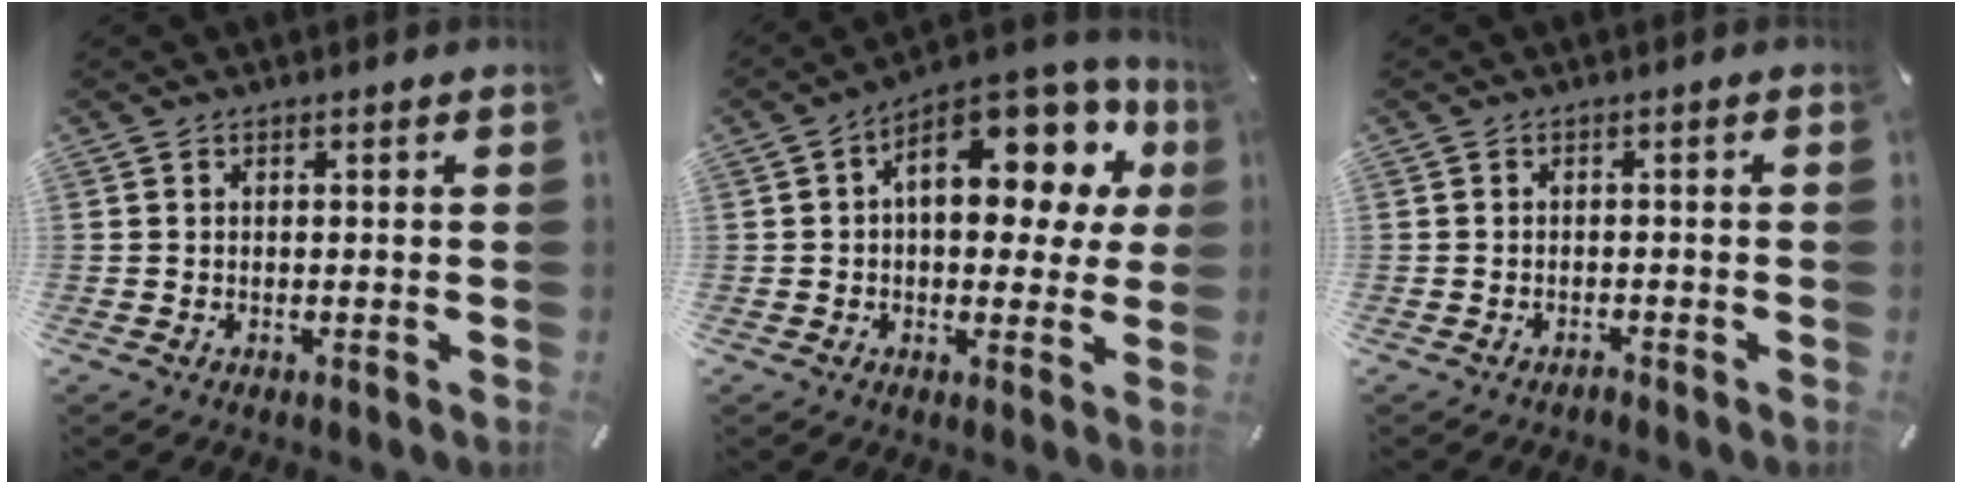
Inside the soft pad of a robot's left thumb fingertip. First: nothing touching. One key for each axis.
{"total": 17.6, "fx": 6.5, "fy": 9.3, "fz": 13.5, "tx": -0.183, "ty": -0.042, "tz": 0.108}
{"total": 1.4, "fx": -1.2, "fy": 0.4, "fz": 0.6, "tx": -0.014, "ty": 0.003, "tz": -0.025}